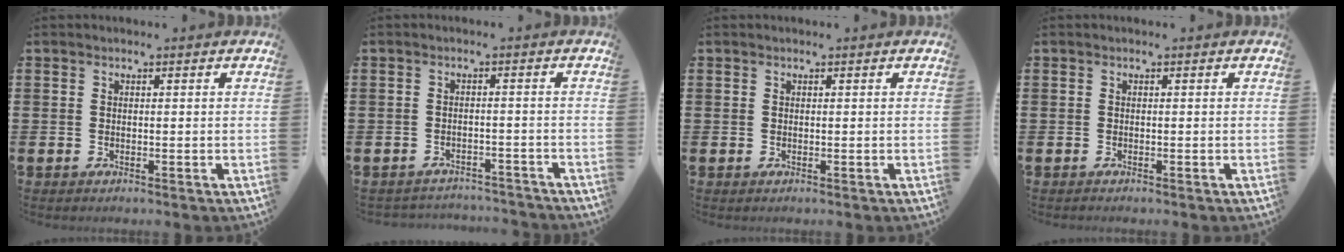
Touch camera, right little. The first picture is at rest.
{"total": 2.1, "force": [-2.0, 0.1, -0.1], "torque": [-0.005, 0.002, -0.045]}
{"total": 0.0}
{"total": 0.0}